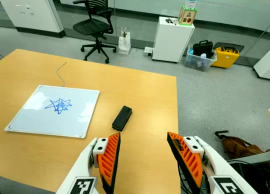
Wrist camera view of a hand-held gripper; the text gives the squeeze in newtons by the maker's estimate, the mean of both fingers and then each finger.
{"total": 0.0}